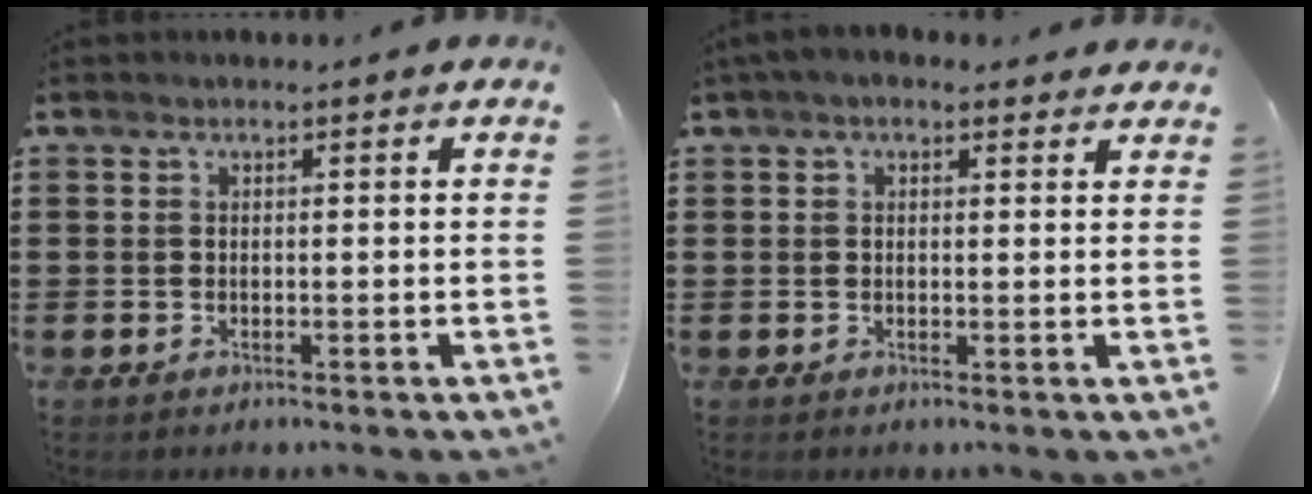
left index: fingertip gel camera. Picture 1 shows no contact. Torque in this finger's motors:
{"motor_torque": [2.14, 0.00, 0.57, 0.21]}